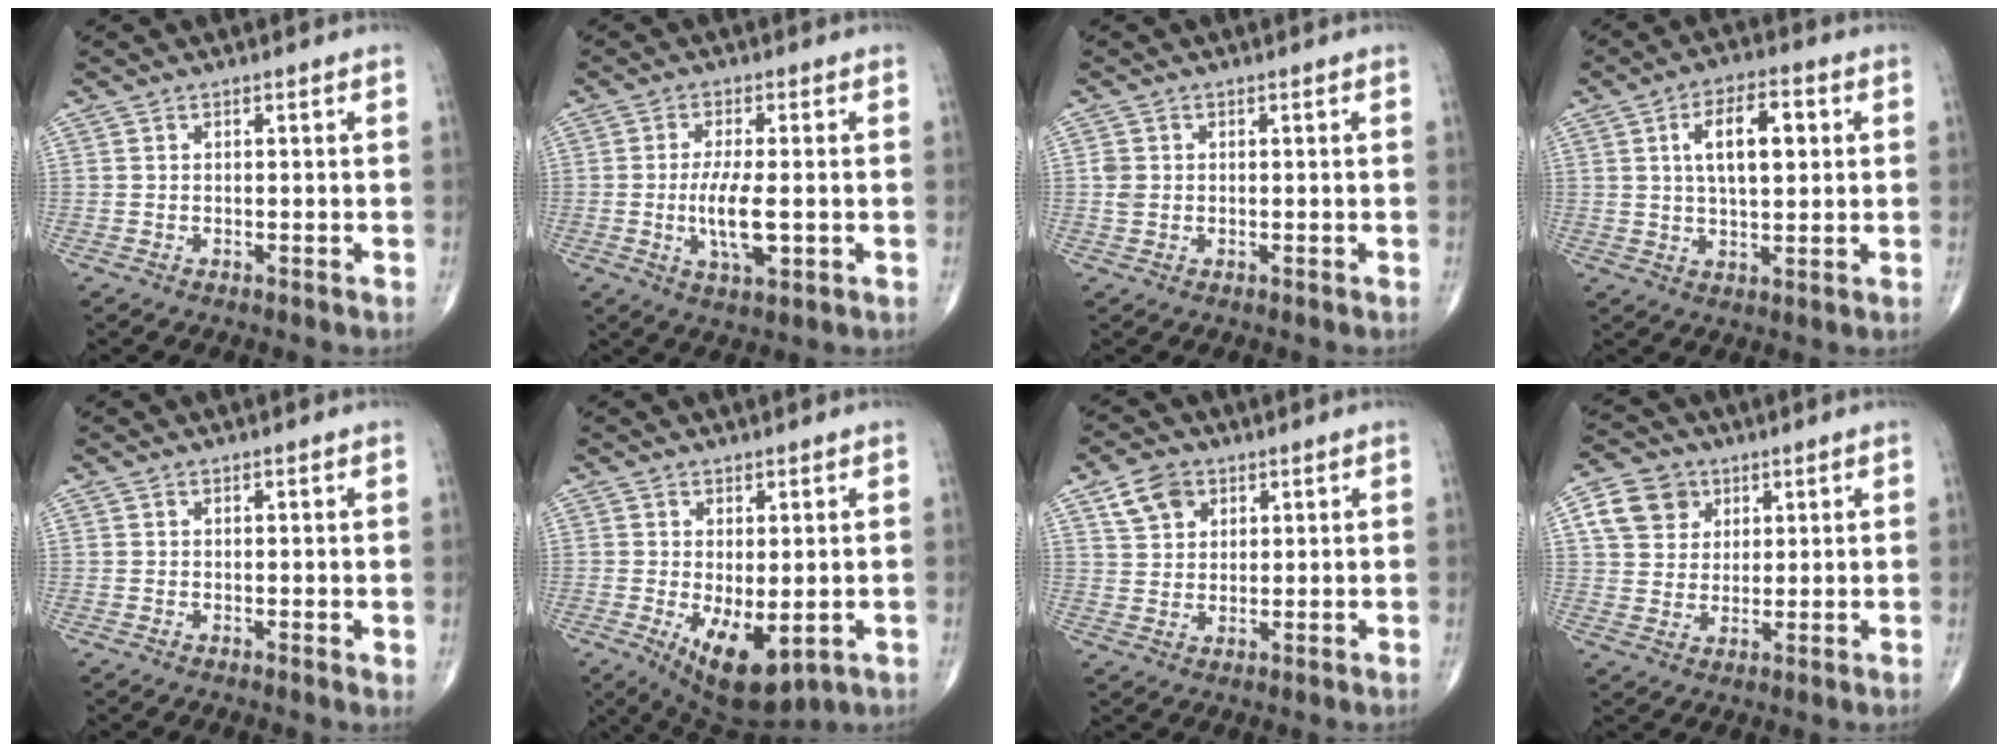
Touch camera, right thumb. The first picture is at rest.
{"total": 7.8, "force": [-0.9, 2.4, 7.3], "torque": [-0.143, -0.014, -0.016]}
{"total": 1.9, "force": [0.1, 1.6, 1.0], "torque": [-0.021, 0.002, 0.003]}
{"total": 10.2, "force": [2.4, 4.7, 8.7], "torque": [-0.130, 0.000, 0.037]}
{"total": 0.9, "force": [0.4, 0.3, 0.7], "torque": [-0.014, -0.004, 0.005]}
{"total": 10.0, "force": [-2.3, 4.5, 8.6], "torque": [-0.125, -0.019, -0.018]}
{"total": 6.2, "force": [3.1, 4.5, 2.9], "torque": [-0.033, -0.010, 0.059]}
{"total": 8.7, "force": [3.4, 7.3, 3.3], "torque": [-0.035, -0.004, 0.060]}